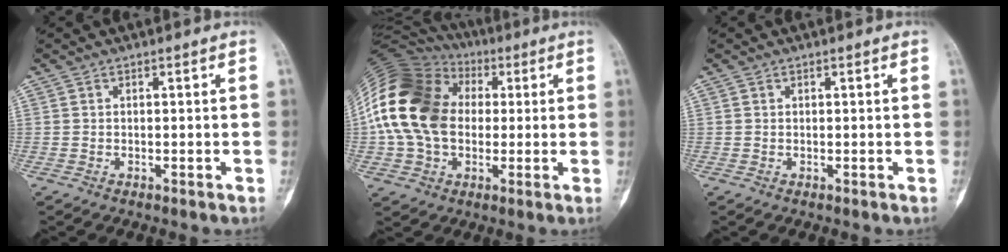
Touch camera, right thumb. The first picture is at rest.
{"total": 22.3, "force": [1.4, 16.6, 14.9], "torque": [-0.295, 0.031, 0.025]}
{"total": 0.0}